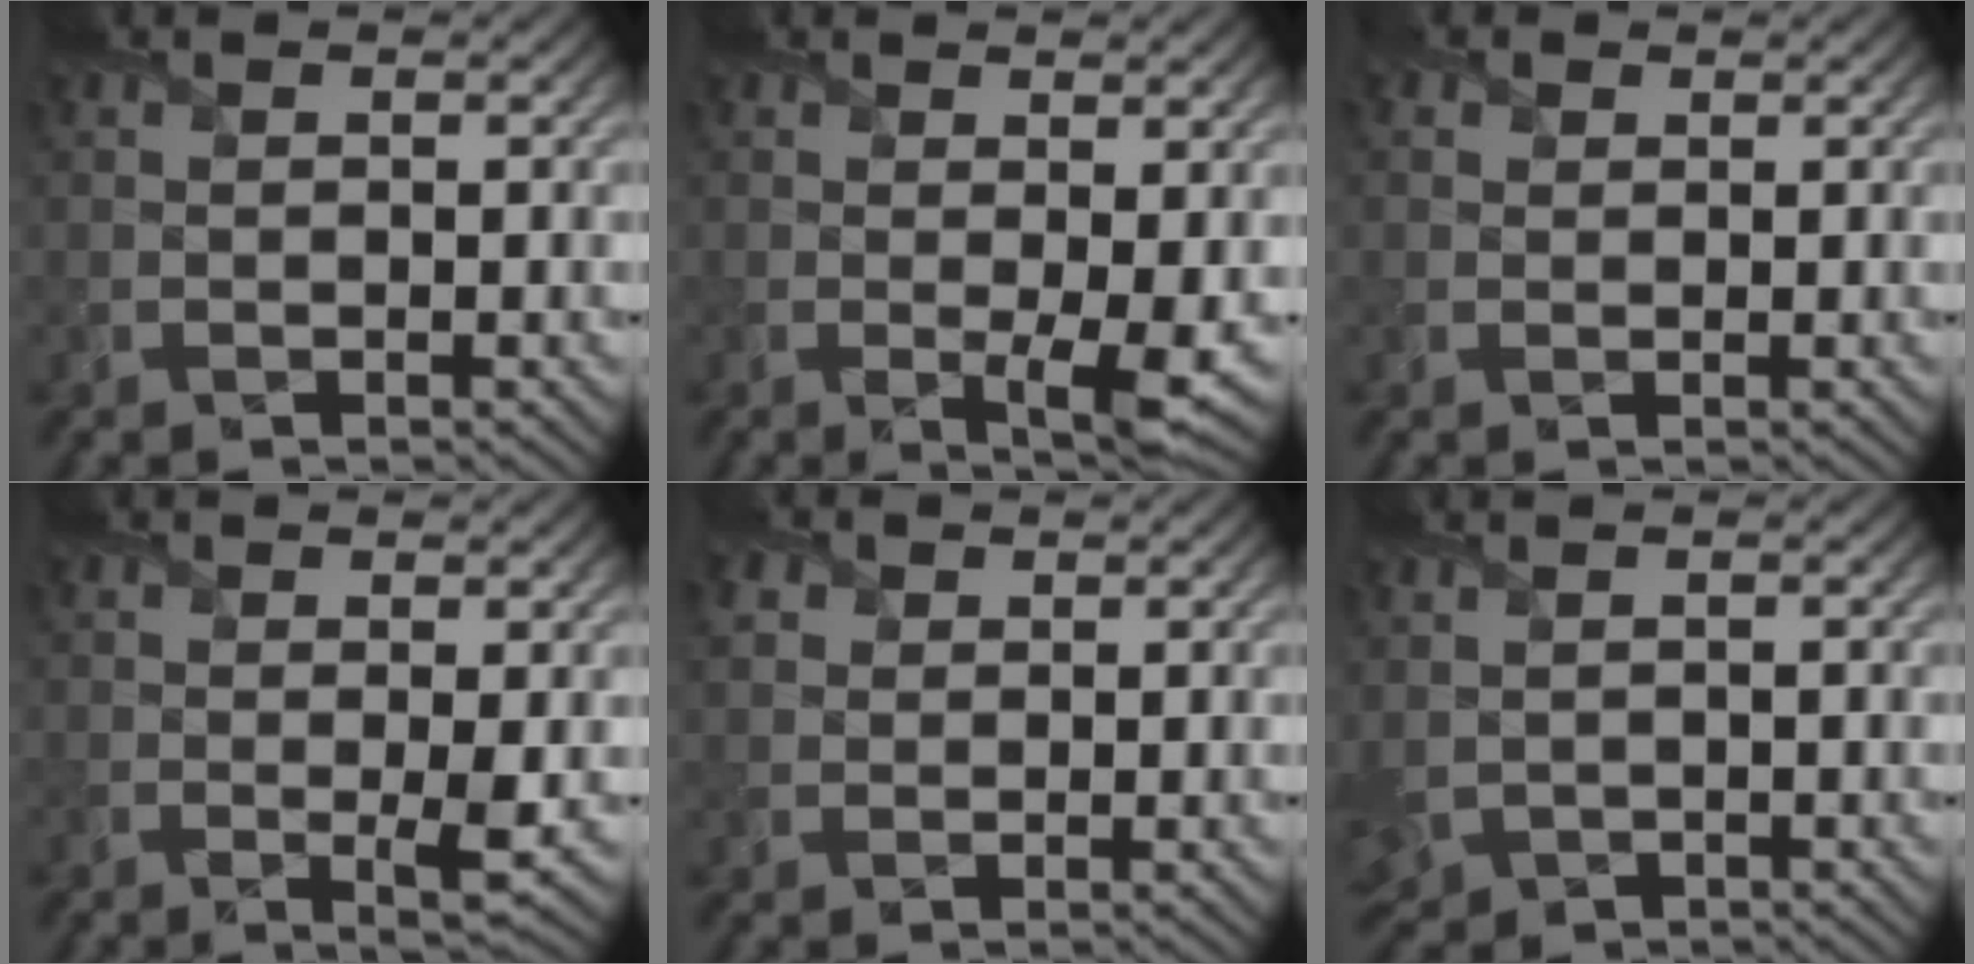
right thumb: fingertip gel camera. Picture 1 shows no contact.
{"total": 3.5, "force": [0.2, 0.8, 3.4], "torque": [-0.063, -0.013, 0.006]}
{"total": 1.2, "force": [0.6, 1.0, 0.3], "torque": [-0.006, -0.001, 0.011]}
{"total": 2.3, "force": [0.3, 0.3, 2.3], "torque": [-0.044, -0.009, 0.006]}
{"total": 2.5, "force": [1.2, 2.1, 0.8], "torque": [-0.031, 0.004, 0.026]}
{"total": 3.5, "force": [0.2, 2.3, 2.6], "torque": [-0.079, -0.007, 0.011]}